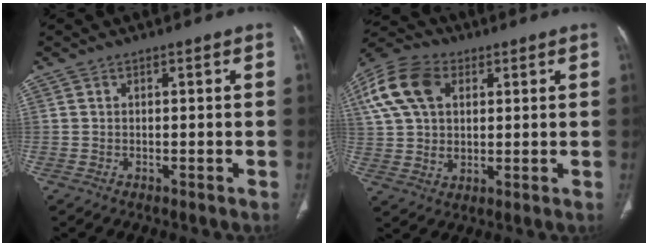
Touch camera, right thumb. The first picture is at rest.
{"total": 17.6, "force": [6.2, 11.9, 11.4], "torque": [-0.244, 0.013, 0.114]}